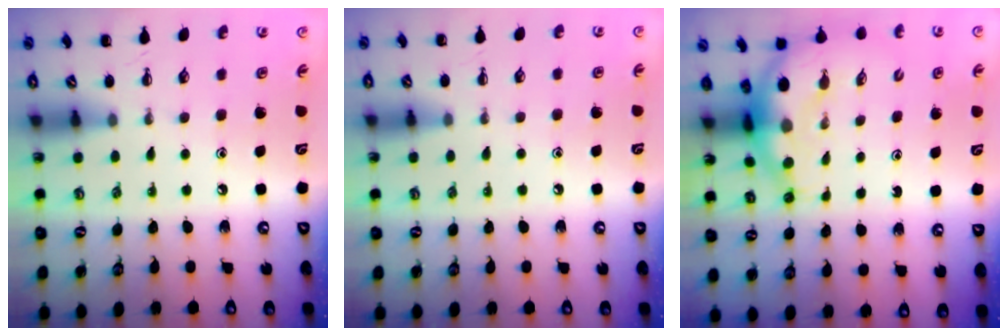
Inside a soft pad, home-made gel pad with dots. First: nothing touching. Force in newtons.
{"total": 3.5, "press": 3.3, "slide": 1.2}
{"total": 7.4, "press": 7.1, "slide": 1.9}